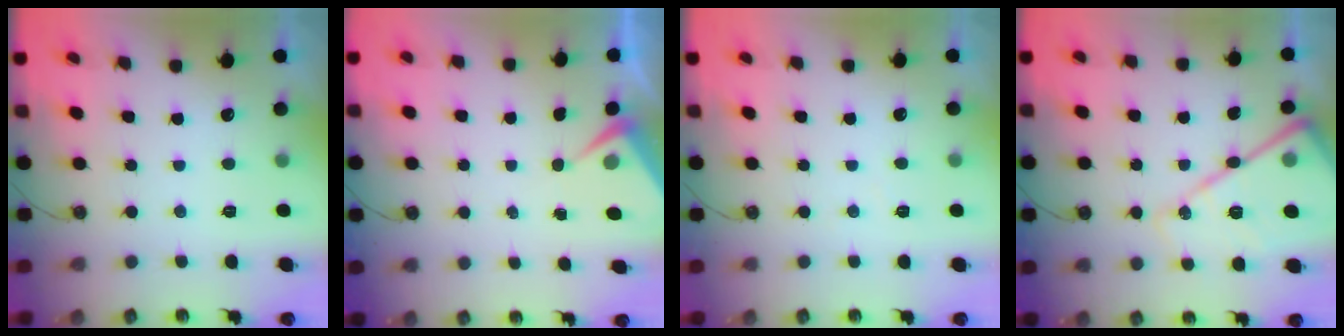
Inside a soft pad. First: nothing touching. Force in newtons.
{"total": 3.9, "press": 3.9, "slide": 0.5}
{"total": 4.1, "press": 4.0, "slide": 0.7}
{"total": 17.2, "press": 17.1, "slide": 1.5}